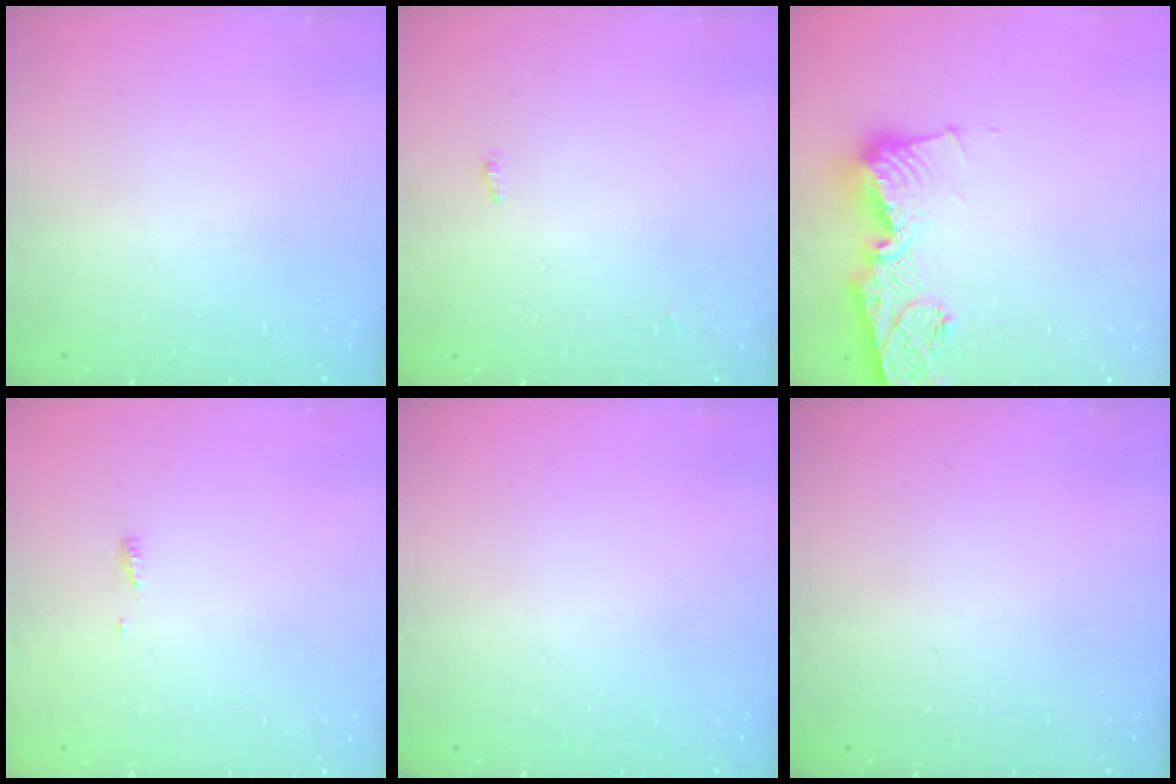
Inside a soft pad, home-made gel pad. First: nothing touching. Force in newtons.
{"total": 6.3, "press": 2.7, "slide": 5.7}
{"total": 16.1, "press": 16.0, "slide": 1.6}
{"total": 3.9, "press": 3.9, "slide": 0.6}
{"total": 0.0}
{"total": 0.0}